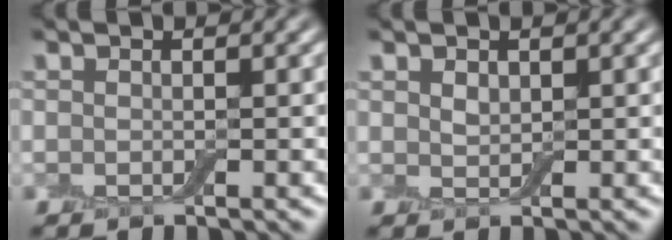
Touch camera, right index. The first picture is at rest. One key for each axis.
{"total": 1.0, "fx": 0.6, "fy": 0.6, "fz": 0.5, "tx": -0.013, "ty": 0.000, "tz": 0.013}